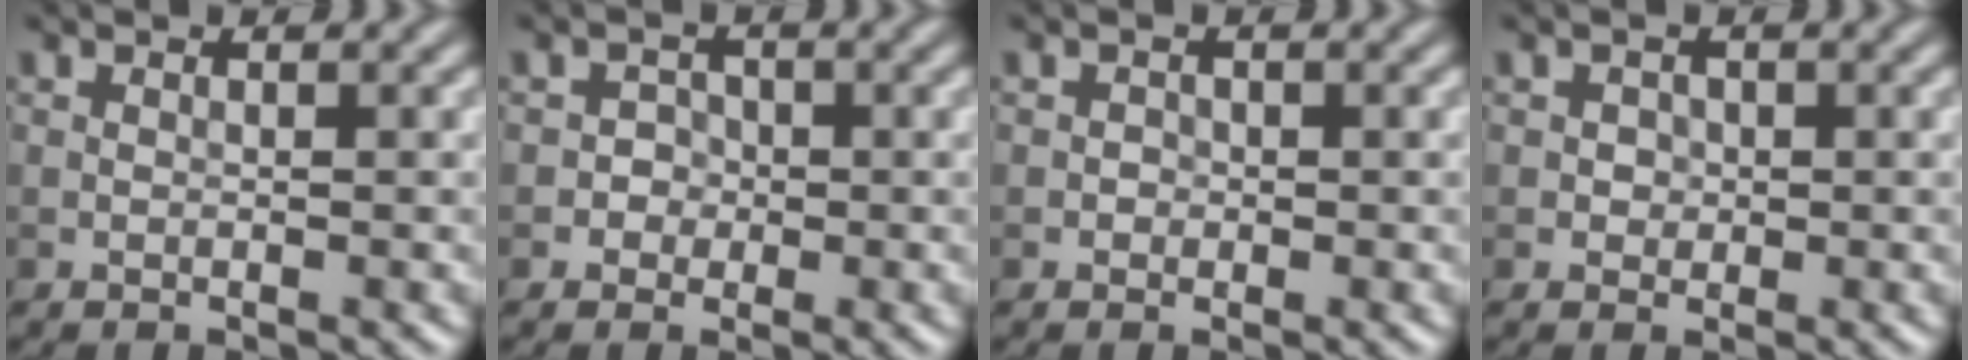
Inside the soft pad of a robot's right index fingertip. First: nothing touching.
{"total": 1.3, "force": [-0.4, 1.3, 0.1], "torque": [0.019, 0.002, -0.013]}
{"total": 0.7, "force": [-0.2, 0.6, 0.1], "torque": [0.004, -0.002, -0.004]}
{"total": 1.0, "force": [0.1, 0.9, 0.3], "torque": [0.004, -0.001, 0.002]}